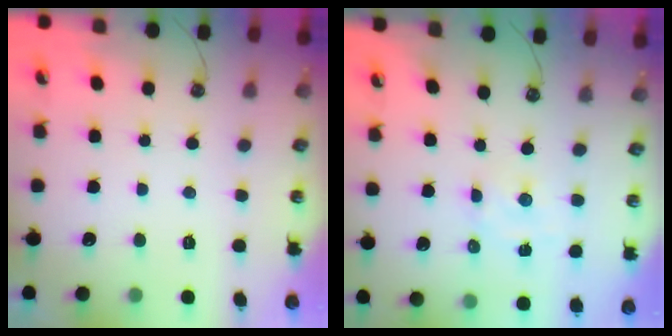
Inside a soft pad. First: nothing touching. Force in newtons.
{"total": 2.0, "press": 2.0, "slide": 0.3}